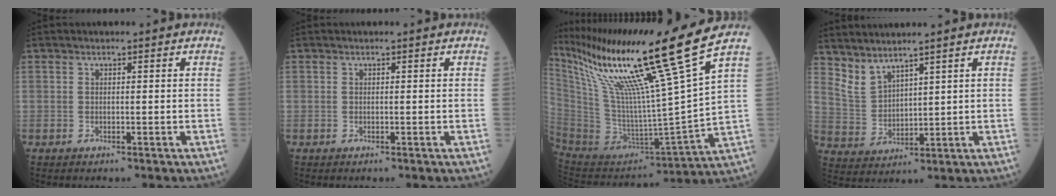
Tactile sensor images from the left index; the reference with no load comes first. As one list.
[{"total": 0.0}, {"total": 24.8, "force": [16.8, -3.4, 17.8], "torque": [-0.312, -0.046, 0.297]}, {"total": 4.6, "force": [4.3, 0.9, 1.4], "torque": [-0.047, -0.003, 0.109]}]